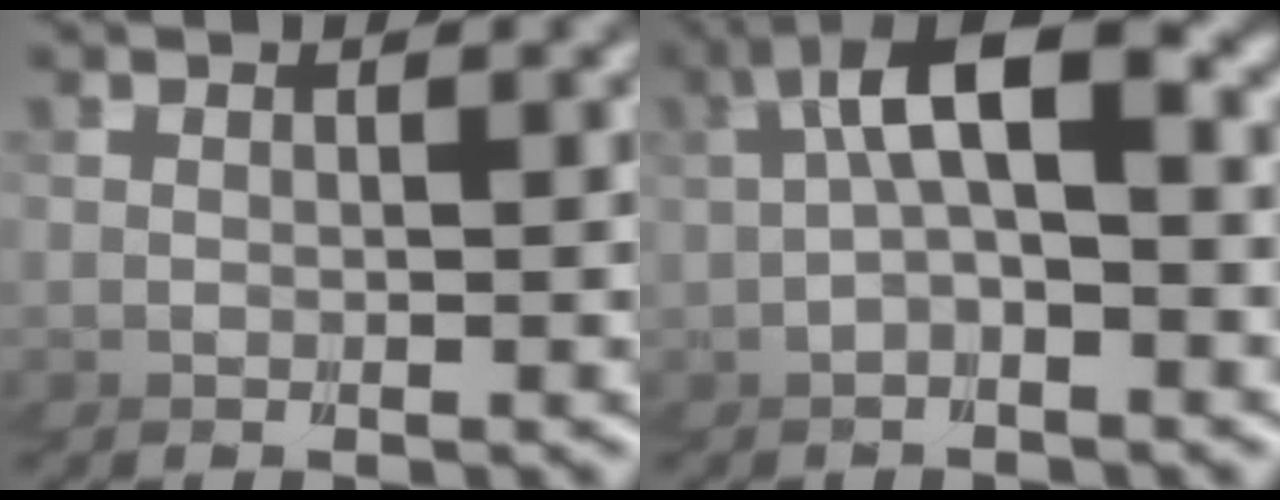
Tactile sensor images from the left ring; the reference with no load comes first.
{"total": 5.1, "force": [1.4, 2.6, 4.1], "torque": [-0.100, 0.006, 0.016]}